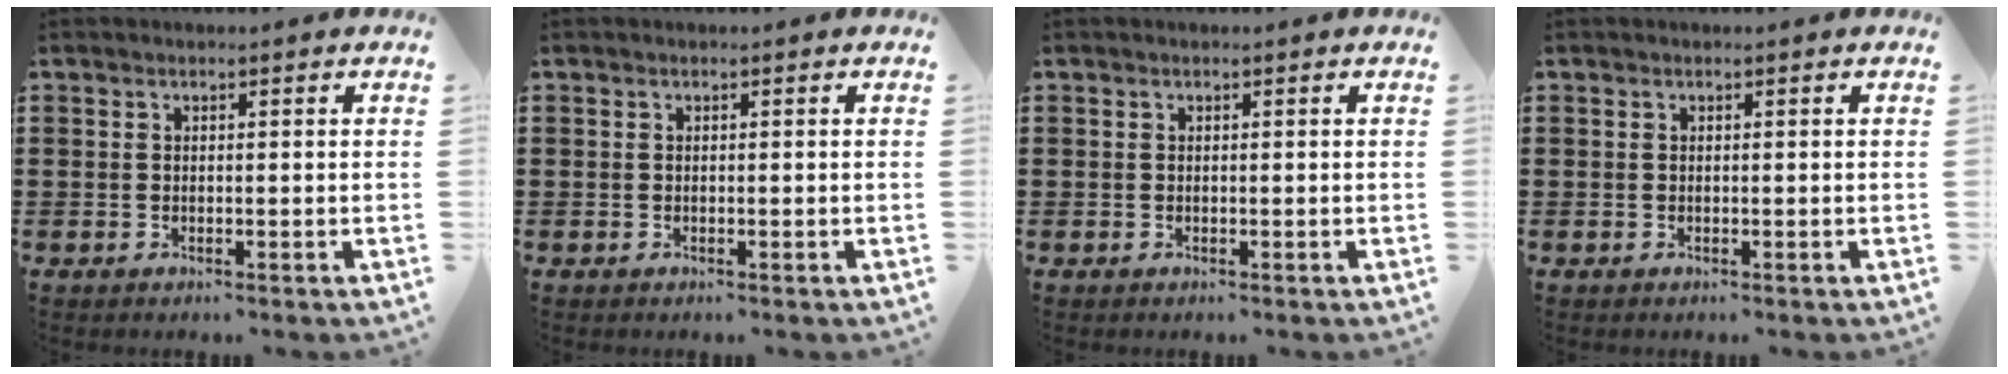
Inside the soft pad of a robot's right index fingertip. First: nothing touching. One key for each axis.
{"total": 0.0}
{"total": 0.0}
{"total": 0.0}